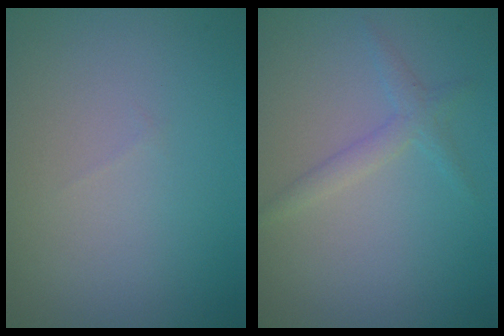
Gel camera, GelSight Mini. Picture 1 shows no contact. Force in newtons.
{"total": 1.7, "press": 1.7, "slide": 0.1}